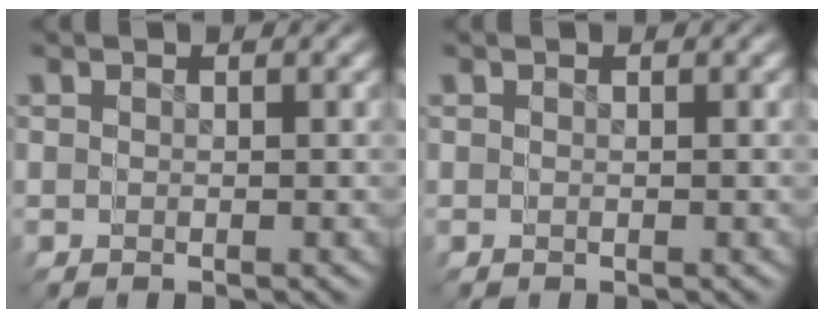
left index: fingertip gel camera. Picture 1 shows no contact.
{"total": 0.0}